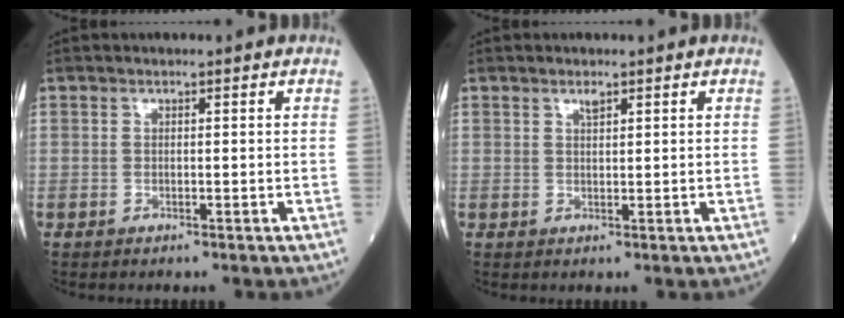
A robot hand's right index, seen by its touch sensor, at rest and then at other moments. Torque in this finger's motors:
{"motor_torque": [0.02, 0.01, 0.01, 0.02]}